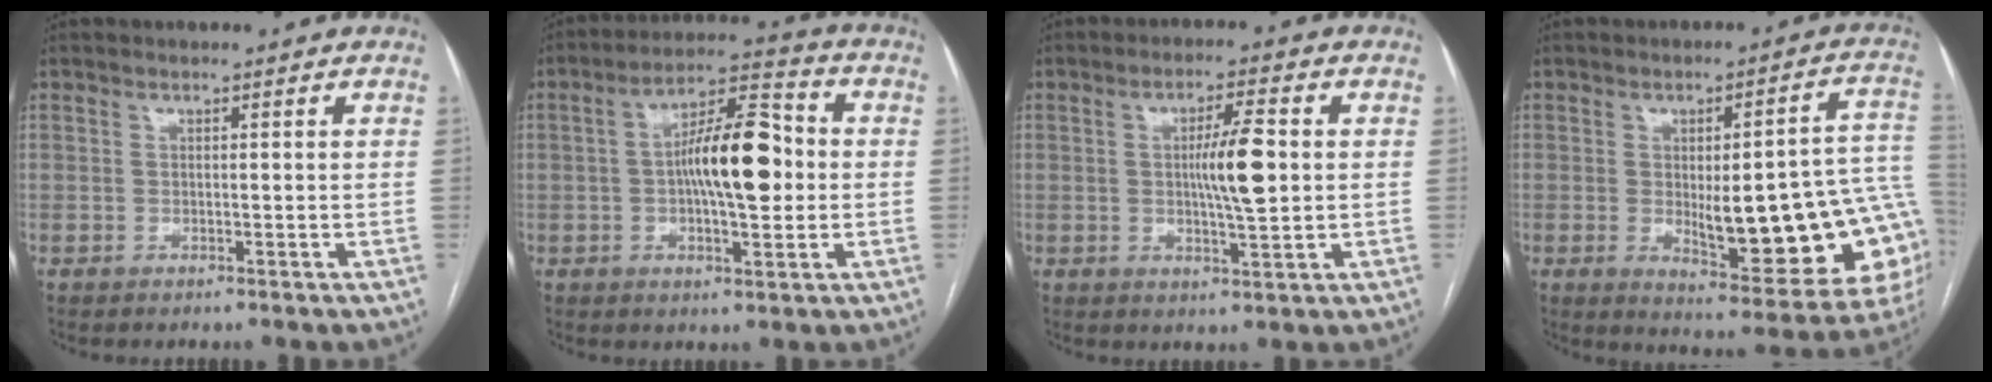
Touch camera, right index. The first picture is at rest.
{"total": 12.7, "force": [0.0, 3.8, 12.1], "torque": [-0.207, 0.024, -0.002]}
{"total": 7.5, "force": [0.5, 0.9, 7.4], "torque": [-0.125, 0.001, 0.008]}
{"total": 22.5, "force": [-2.4, 5.7, 21.6], "torque": [-0.196, 0.018, -0.008]}